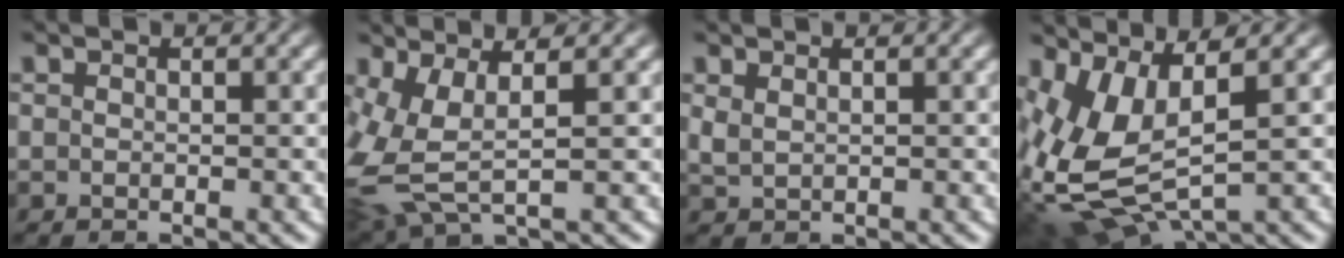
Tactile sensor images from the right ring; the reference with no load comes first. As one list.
[{"total": 7.2, "force": [0.3, 5.2, 5.0], "torque": [-0.131, -0.027, 0.017]}, {"total": 1.1, "force": [0.9, 0.5, 0.4], "torque": [-0.017, -0.009, 0.025]}, {"total": 9.5, "force": [-0.2, 7.1, 6.3], "torque": [-0.186, -0.044, 0.015]}]